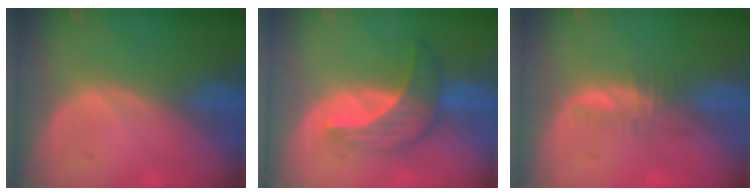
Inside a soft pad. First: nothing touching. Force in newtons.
{"total": 7.3, "press": 6.6, "slide": 3.1}
{"total": 2.3, "press": 2.2, "slide": 0.6}